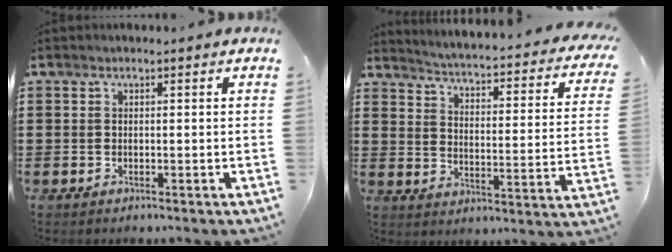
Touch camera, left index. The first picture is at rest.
{"total": 2.4, "force": [2.1, -0.3, 1.1], "torque": [-0.040, -0.031, 0.023]}